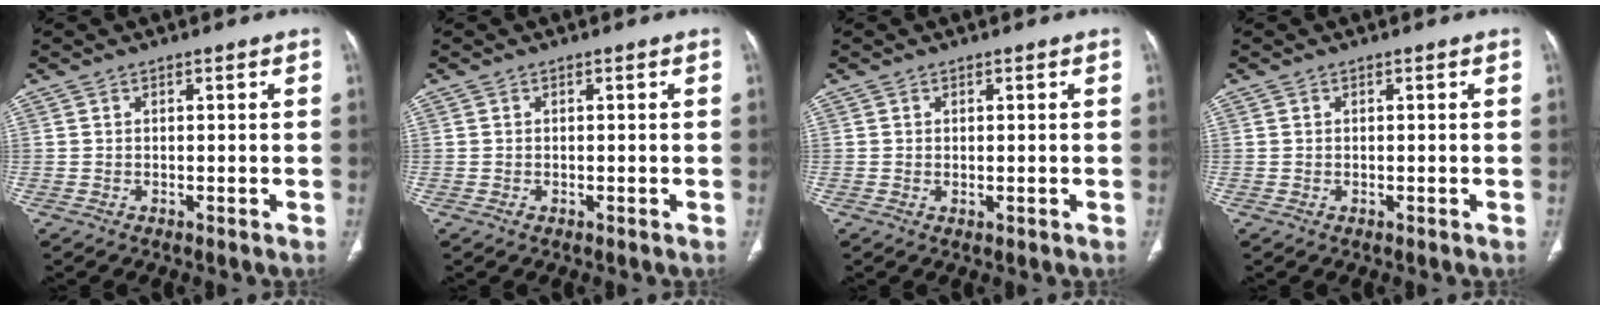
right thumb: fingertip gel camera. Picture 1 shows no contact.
{"total": 0.0}
{"total": 0.6, "force": [0.0, 0.3, 0.5], "torque": [-0.010, -0.004, 0.004]}
{"total": 0.0}